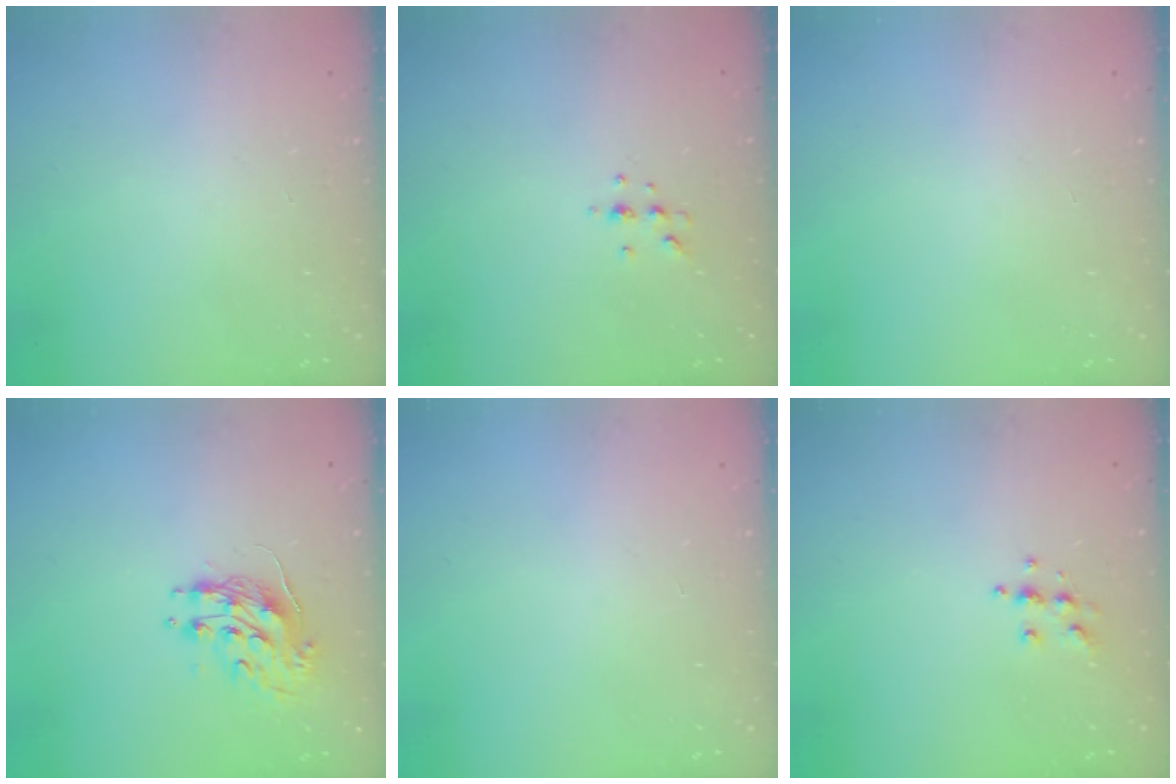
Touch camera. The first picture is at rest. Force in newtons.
{"total": 4.1, "press": 4.1, "slide": 0.8}
{"total": 0.0}
{"total": 9.4, "press": 9.4, "slide": 0.6}
{"total": 0.0}
{"total": 5.6, "press": 5.5, "slide": 1.3}